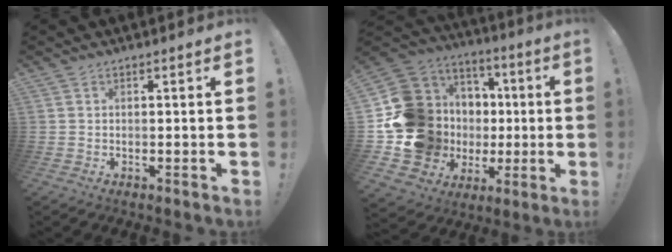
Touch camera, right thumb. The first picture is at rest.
{"total": 20.1, "force": [0.0, 17.7, 9.6], "torque": [-0.188, -0.012, 0.062]}